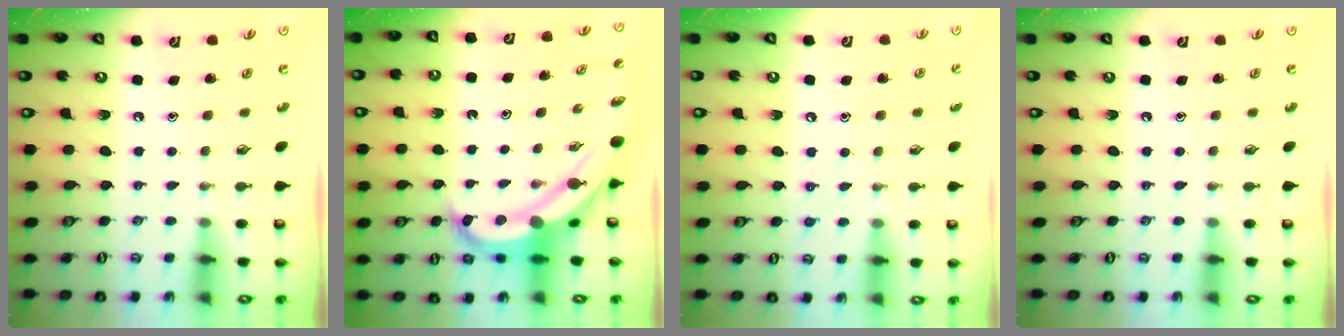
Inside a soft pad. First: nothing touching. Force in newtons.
{"total": 7.3, "press": 7.3, "slide": 0.9}
{"total": 5.9, "press": 5.9, "slide": 0.8}
{"total": 0.0}